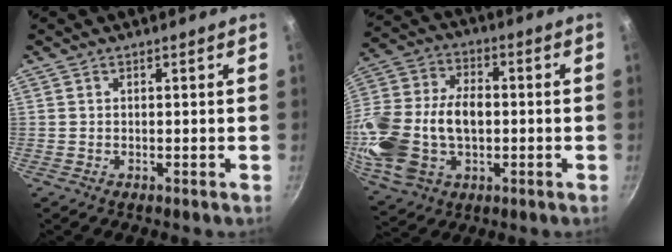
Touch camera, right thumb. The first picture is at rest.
{"total": 19.8, "force": [-2.0, 13.2, 14.7], "torque": [-0.286, 0.031, -0.030]}